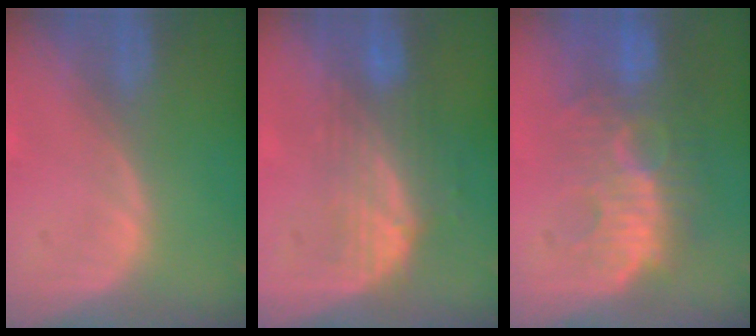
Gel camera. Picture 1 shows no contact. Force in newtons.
{"total": 7.6, "press": 6.8, "slide": 3.3}
{"total": 11.0, "press": 9.7, "slide": 5.3}